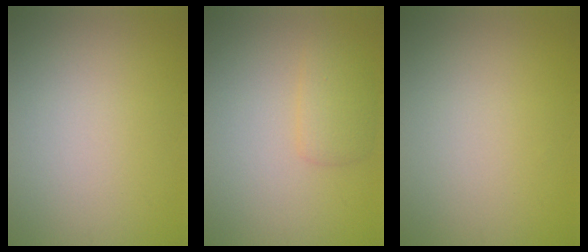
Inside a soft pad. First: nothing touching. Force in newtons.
{"total": 1.9, "press": 1.9, "slide": 0.1}
{"total": 0.0}